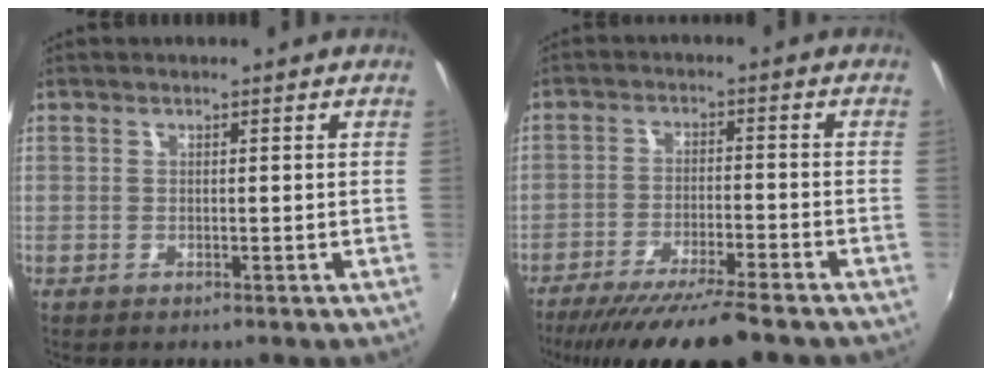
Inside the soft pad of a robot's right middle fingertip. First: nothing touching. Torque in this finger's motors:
{"motor_torque": [1.08, -1.05, 0.59, 0.11]}